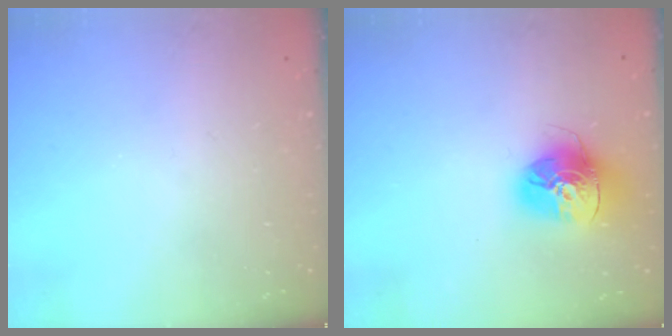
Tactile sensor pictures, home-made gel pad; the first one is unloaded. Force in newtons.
{"total": 16.4, "press": 16.3, "slide": 1.8}